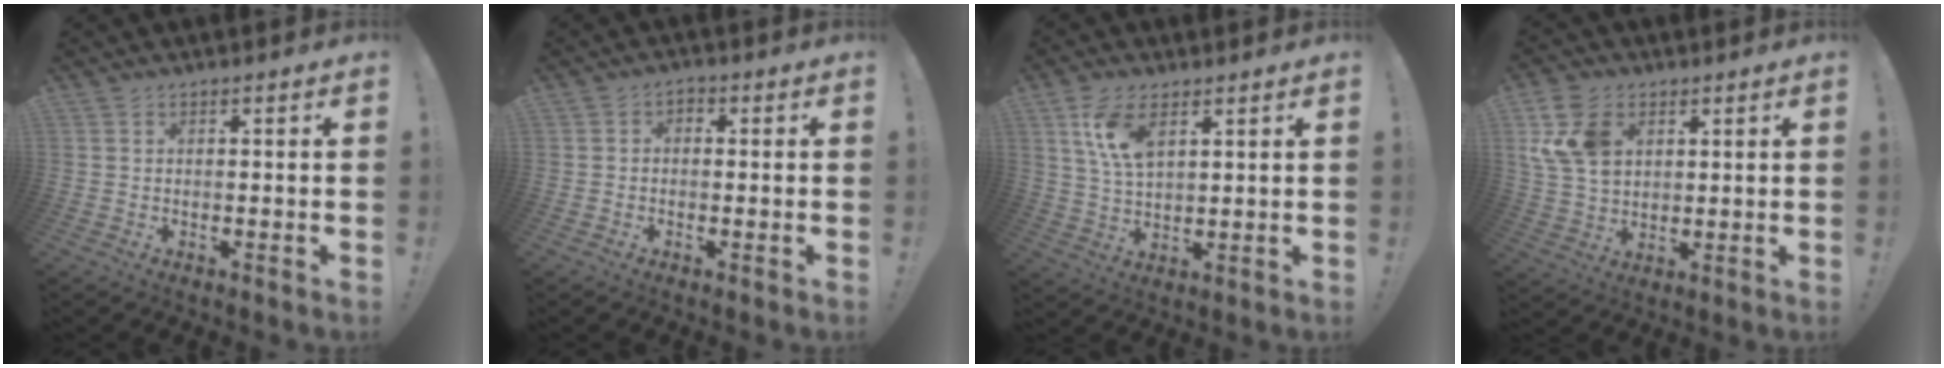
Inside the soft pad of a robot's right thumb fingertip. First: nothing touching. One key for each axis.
{"total": 2.2, "fx": -0.9, "fy": 1.5, "fz": 1.4, "tx": -0.021, "ty": 0.007, "tz": -0.018}
{"total": 9.5, "fx": 4.6, "fy": 4.7, "fz": 6.8, "tx": -0.138, "ty": -0.014, "tz": 0.084}
{"total": 12.5, "fx": 4.2, "fy": 9.2, "fz": 7.3, "tx": -0.149, "ty": -0.003, "tz": 0.087}